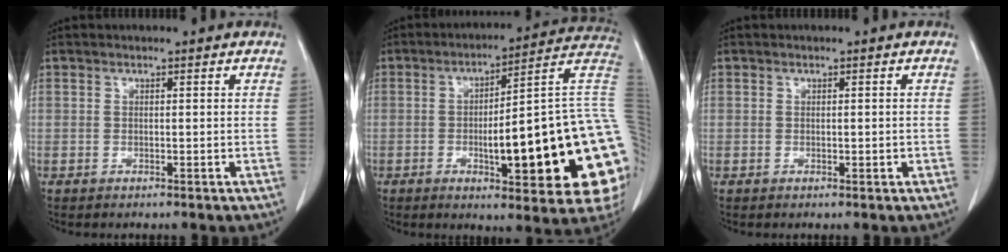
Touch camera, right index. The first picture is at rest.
{"total": 26.9, "force": [-3.6, 4.0, 26.3], "torque": [-0.250, 0.019, -0.047]}
{"total": 0.9, "force": [-0.1, 0.6, 0.7], "torque": [-0.012, 0.002, 0.002]}